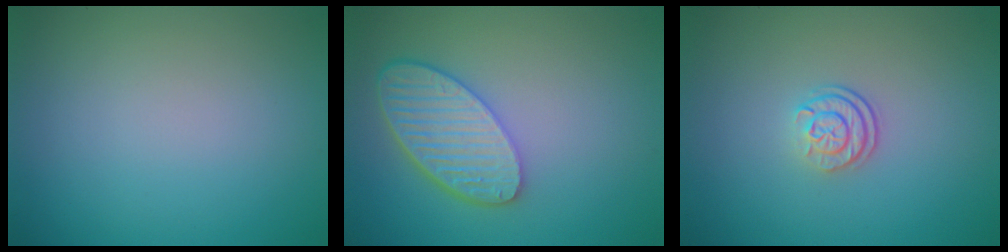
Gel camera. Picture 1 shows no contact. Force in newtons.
{"total": 5.6, "press": 4.5, "slide": 3.3}
{"total": 2.4, "press": 1.7, "slide": 1.7}